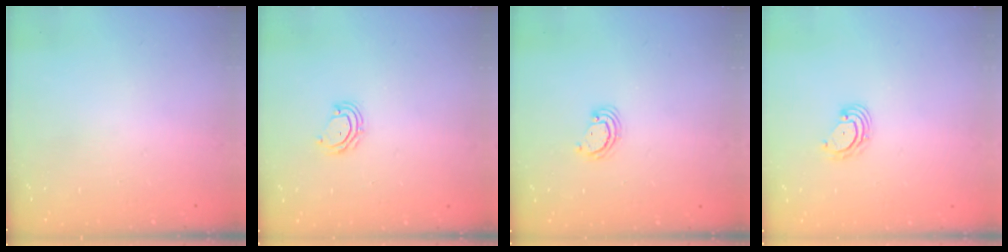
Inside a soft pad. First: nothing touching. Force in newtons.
{"total": 6.1, "press": 6.1, "slide": 0.5}
{"total": 2.5, "press": 2.5, "slide": 0.3}
{"total": 3.5, "press": 3.5, "slide": 0.4}